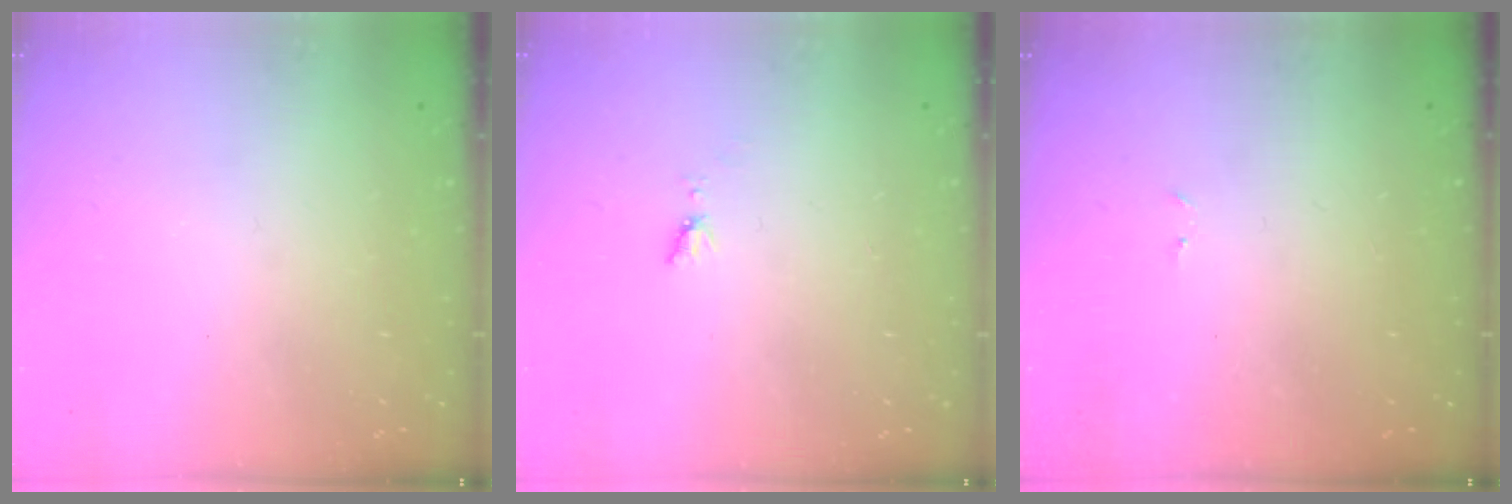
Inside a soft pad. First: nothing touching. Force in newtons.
{"total": 5.7, "press": 5.7, "slide": 0.6}
{"total": 3.0, "press": 2.9, "slide": 0.4}